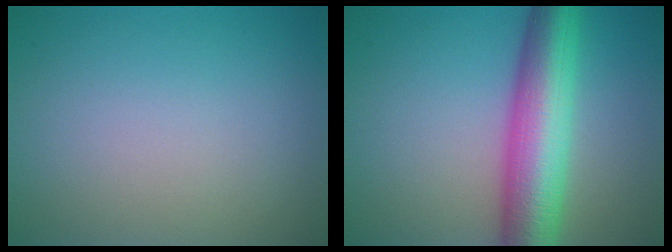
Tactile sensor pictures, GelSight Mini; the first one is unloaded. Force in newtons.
{"total": 9.3, "press": 9.3, "slide": 0.2}